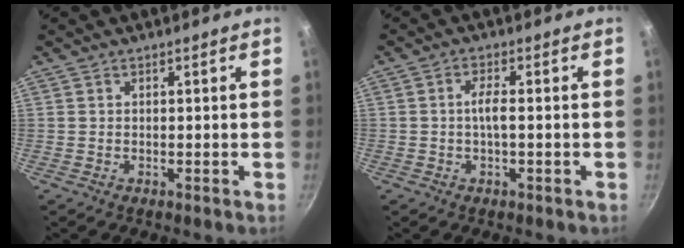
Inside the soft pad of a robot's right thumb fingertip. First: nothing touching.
{"total": 2.9, "force": [-0.3, 0.9, 2.7], "torque": [-0.059, 0.010, -0.010]}